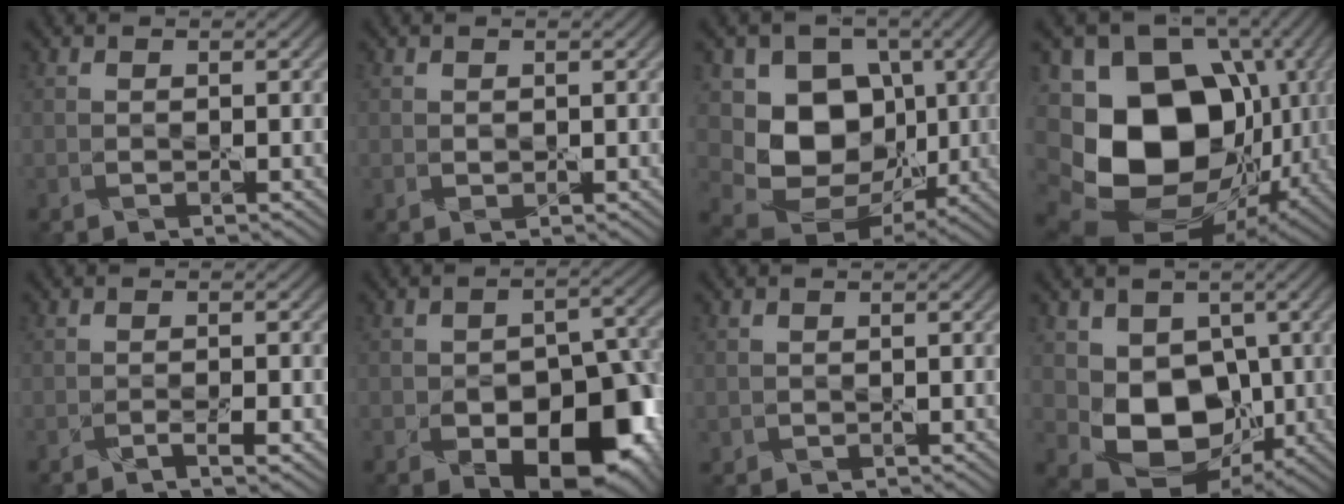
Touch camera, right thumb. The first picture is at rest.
{"total": 0.6, "force": [0.2, 0.5, 0.3], "torque": [-0.008, -0.004, 0.005]}
{"total": 10.7, "force": [0.8, 8.7, 6.1], "torque": [-0.126, -0.026, 0.012]}
{"total": 20.2, "force": [-2.8, 15.1, 13.1], "torque": [-0.272, -0.026, -0.030]}
{"total": 2.1, "force": [-1.0, 0.4, 1.7], "torque": [-0.031, 0.001, -0.019]}
{"total": 13.0, "force": [-5.7, 7.5, 9.0], "torque": [-0.124, -0.027, -0.079]}
{"total": 0.6, "force": [-0.2, 0.6, 0.0], "torque": [0.000, -0.008, -0.003]}
{"total": 8.8, "force": [-0.1, 6.7, 5.6], "torque": [-0.115, -0.027, 0.001]}